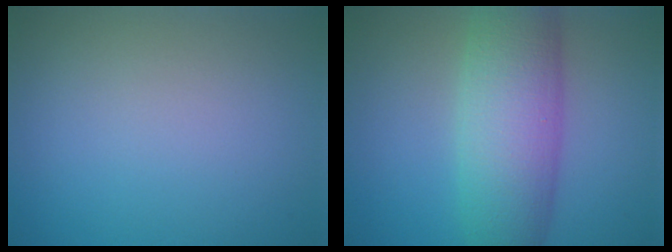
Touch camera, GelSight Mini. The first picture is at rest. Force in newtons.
{"total": 8.5, "press": 8.5, "slide": 0.1}